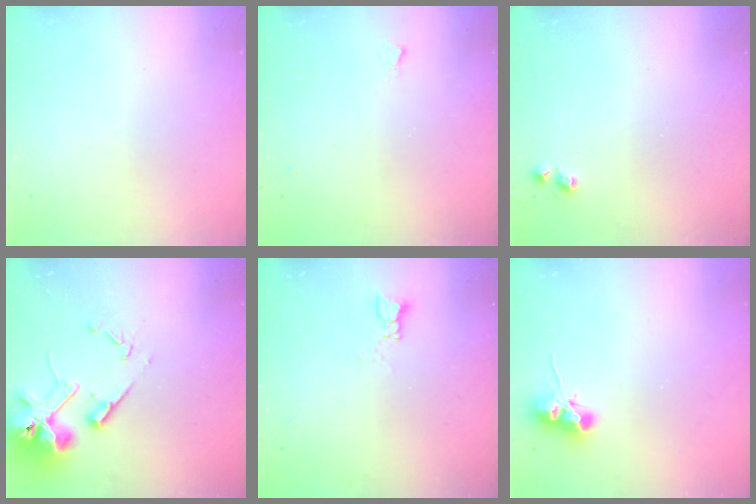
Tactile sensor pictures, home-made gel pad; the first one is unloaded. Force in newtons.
{"total": 2.4, "press": 2.4, "slide": 0.5}
{"total": 4.8, "press": 4.7, "slide": 0.8}
{"total": 13.7, "press": 13.5, "slide": 2.0}
{"total": 3.4, "press": 3.4, "slide": 0.3}
{"total": 11.7, "press": 11.6, "slide": 1.1}